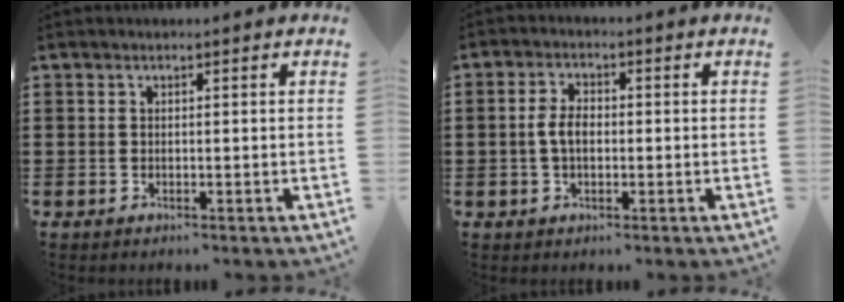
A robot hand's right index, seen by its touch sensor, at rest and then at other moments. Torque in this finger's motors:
{"motor_torque": [1.18, 0.16, 0.52, 0.13]}